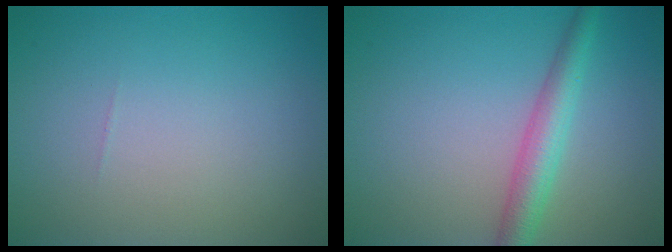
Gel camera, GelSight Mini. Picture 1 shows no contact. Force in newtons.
{"total": 3.5, "press": 3.5, "slide": 0.0}